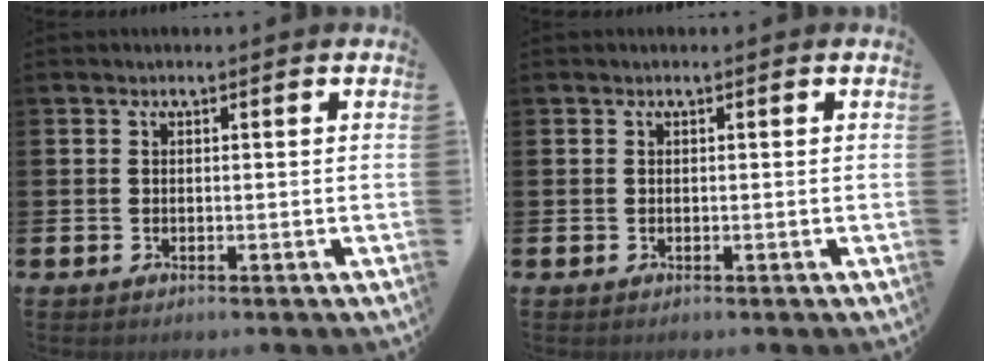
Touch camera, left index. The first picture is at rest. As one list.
[{"total": 0.0}]